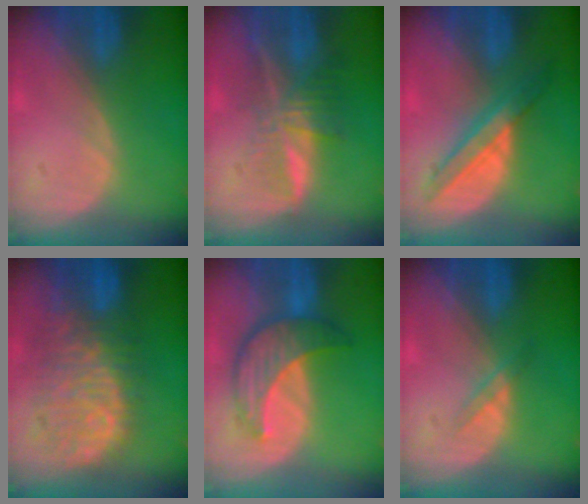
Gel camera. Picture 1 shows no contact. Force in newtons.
{"total": 7.0, "press": 6.0, "slide": 3.7}
{"total": 5.9, "press": 5.8, "slide": 0.5}
{"total": 11.4, "press": 9.7, "slide": 5.9}
{"total": 7.9, "press": 7.4, "slide": 2.7}
{"total": 1.5, "press": 1.5, "slide": 0.1}